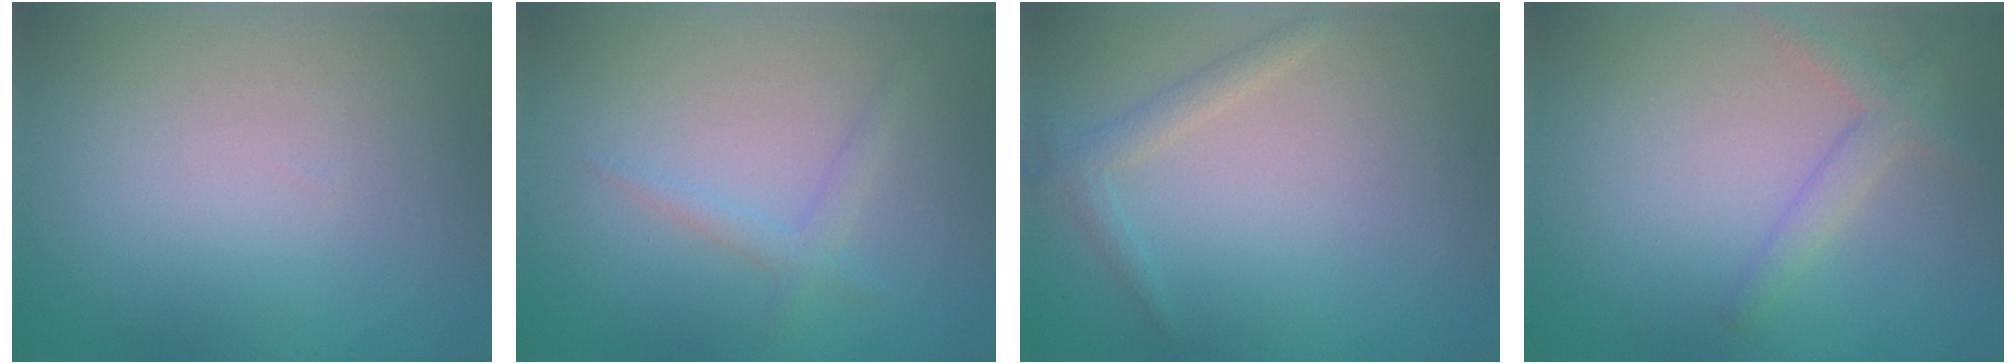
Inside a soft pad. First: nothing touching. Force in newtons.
{"total": 1.4, "press": 1.4, "slide": 0.0}
{"total": 1.5, "press": 1.5, "slide": 0.1}
{"total": 2.0, "press": 2.0, "slide": 0.1}